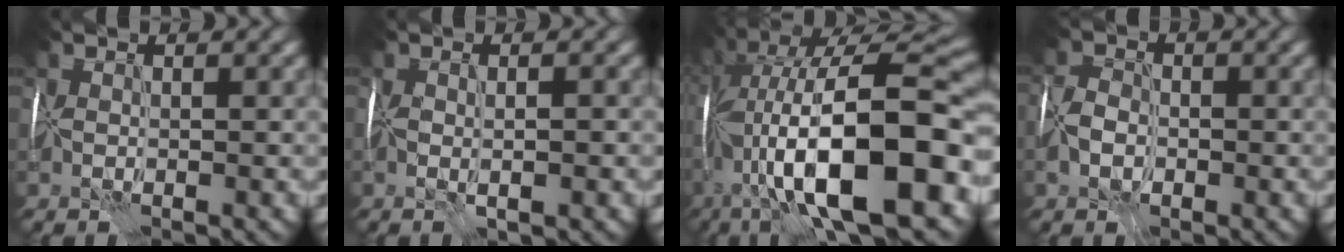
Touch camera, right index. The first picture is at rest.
{"total": 1.5, "force": [-0.9, 0.1, 1.2], "torque": [-0.023, -0.003, -0.017]}
{"total": 17.9, "force": [-4.4, 5.6, 16.4], "torque": [-0.285, 0.029, -0.072]}
{"total": 3.2, "force": [-1.5, 2.2, 1.8], "torque": [-0.038, 0.001, -0.036]}